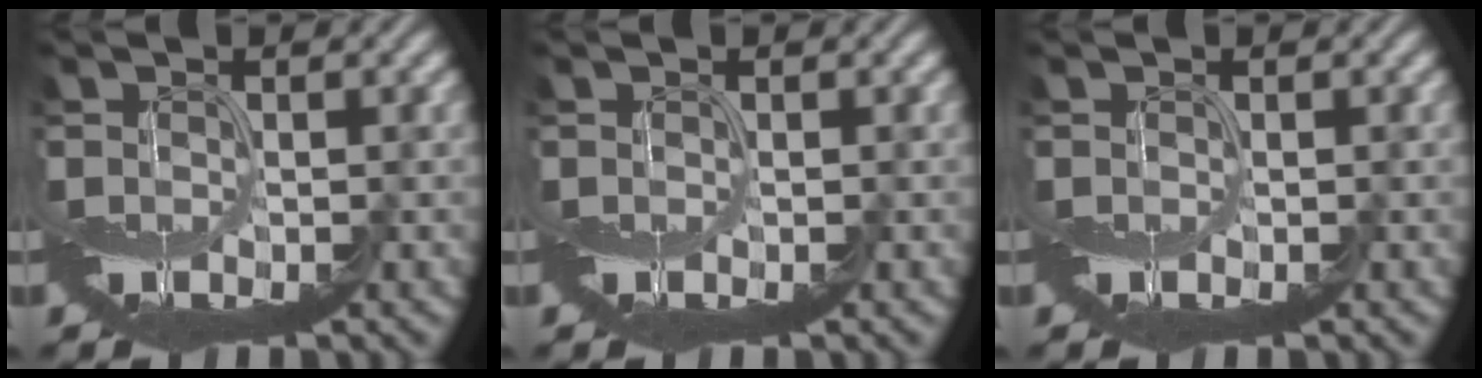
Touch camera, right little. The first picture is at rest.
{"total": 0.0}
{"total": 0.0}